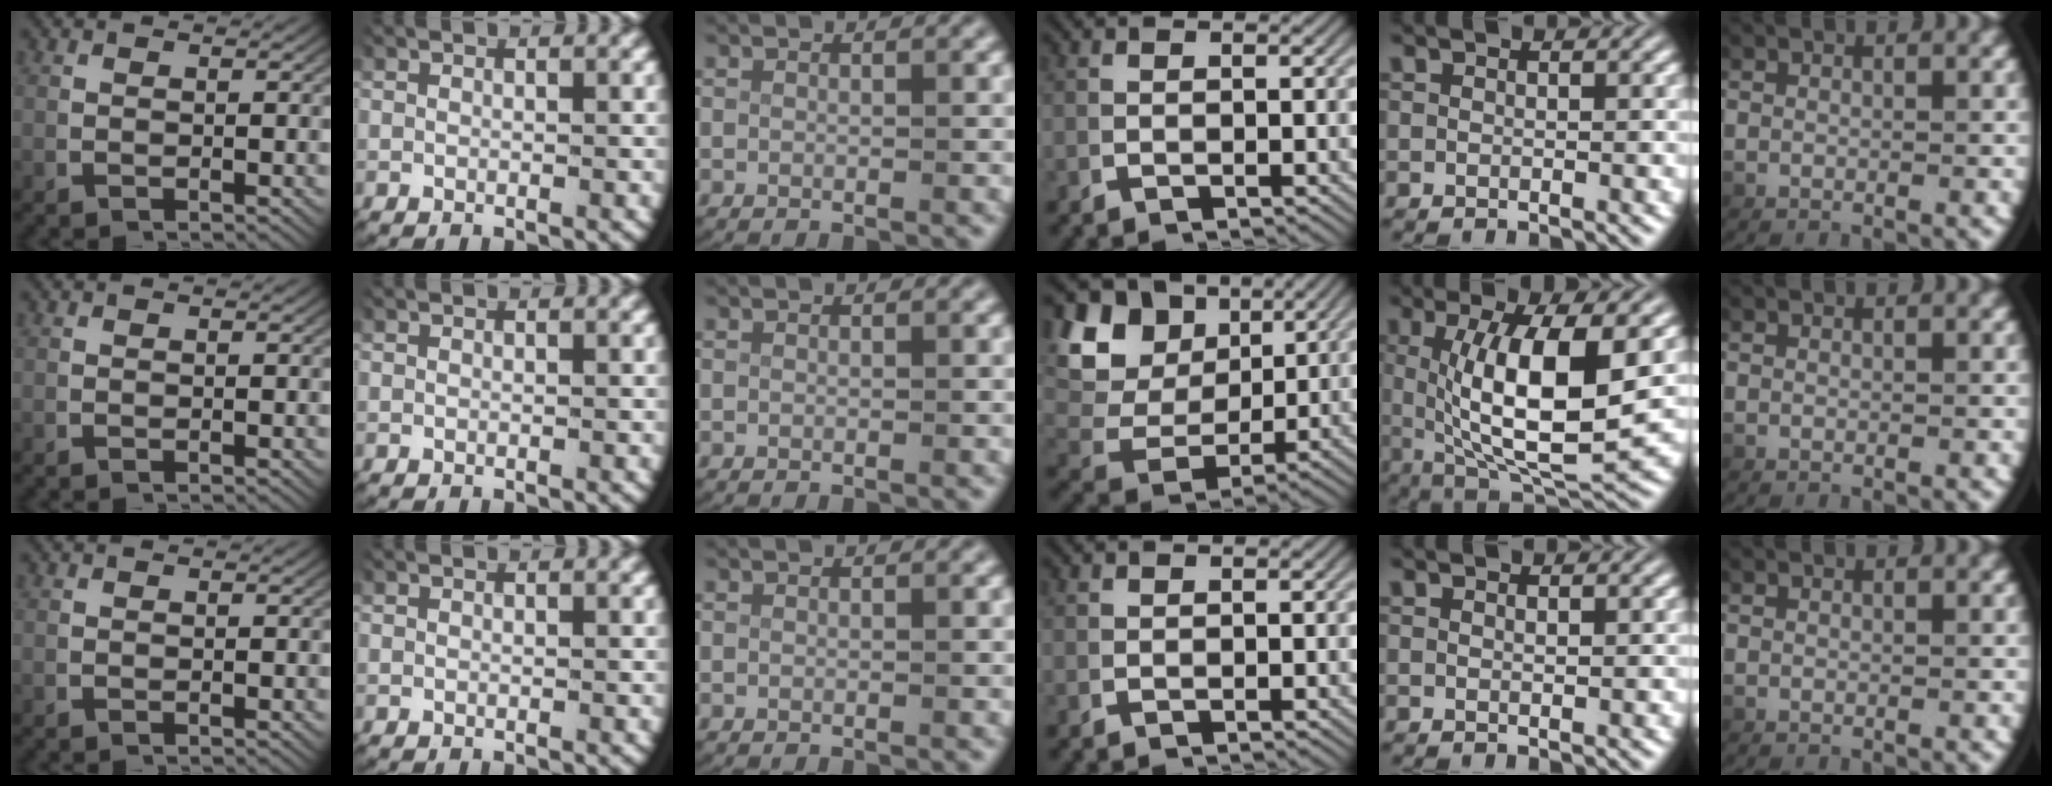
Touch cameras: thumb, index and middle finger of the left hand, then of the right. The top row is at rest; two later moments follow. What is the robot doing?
{"motion": "lift_and_place", "object": "card"}